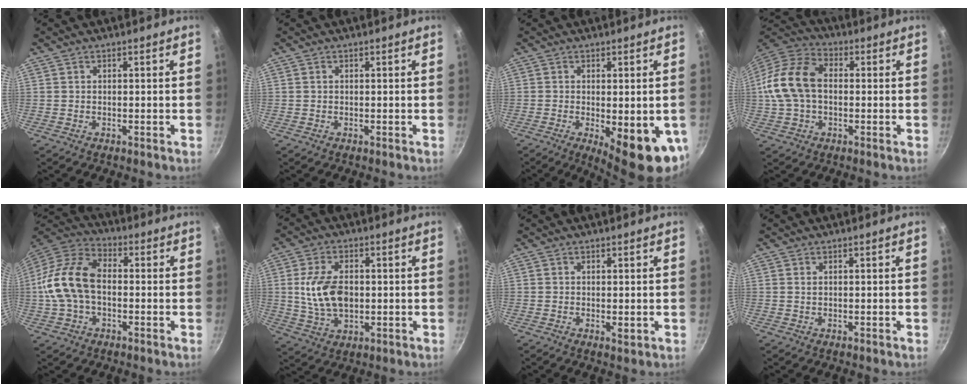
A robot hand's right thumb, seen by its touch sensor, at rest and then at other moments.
{"total": 0.0}
{"total": 13.4, "force": [-3.4, 4.4, 12.2], "torque": [-0.140, -0.014, -0.033]}
{"total": 15.3, "force": [0.4, 10.5, 11.1], "torque": [-0.202, 0.037, -0.007]}
{"total": 15.2, "force": [-0.8, 9.9, 11.5], "torque": [-0.207, 0.039, -0.031]}
{"total": 10.4, "force": [1.0, 6.1, 8.3], "torque": [-0.154, -0.009, 0.020]}
{"total": 1.1, "force": [0.0, 0.4, 1.0], "torque": [-0.018, -0.005, 0.000]}
{"total": 0.8, "force": [0.3, 0.5, 0.5], "torque": [-0.010, 0.002, 0.005]}